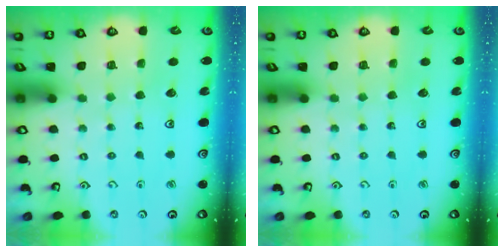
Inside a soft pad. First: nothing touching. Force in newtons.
{"total": 0.0}